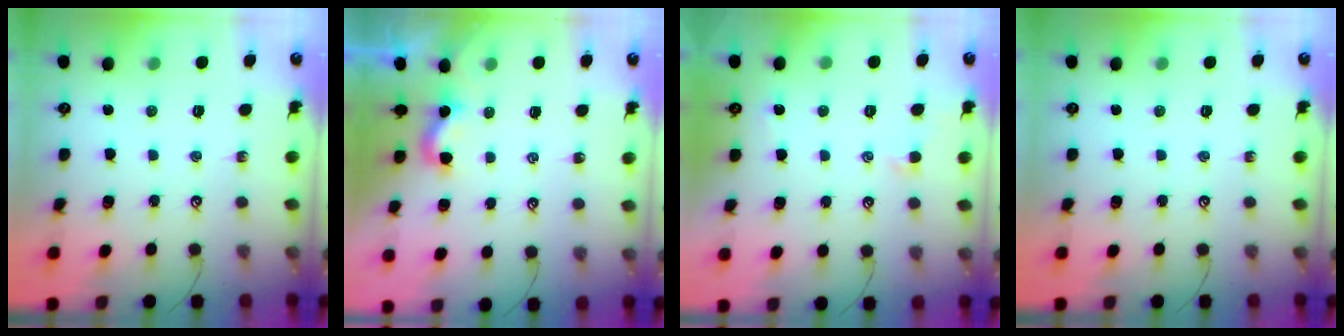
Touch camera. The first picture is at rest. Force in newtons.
{"total": 2.8, "press": 2.8, "slide": 0.4}
{"total": 0.7, "press": 0.1, "slide": 0.7}
{"total": 0.0}